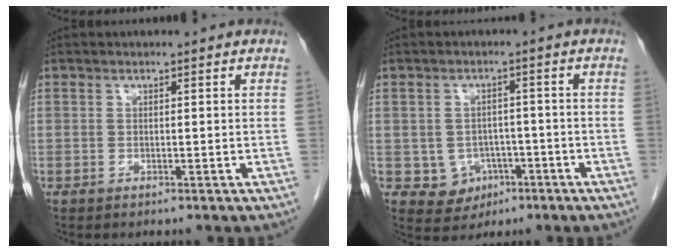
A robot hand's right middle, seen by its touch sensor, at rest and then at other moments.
{"total": 5.1, "force": [-1.8, 4.6, 1.5], "torque": [-0.017, 0.007, -0.015]}